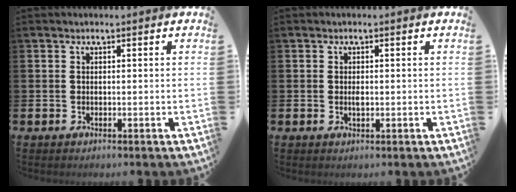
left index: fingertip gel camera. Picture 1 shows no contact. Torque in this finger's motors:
{"motor_torque": [0.49, 0.19, 0.00, 0.05]}